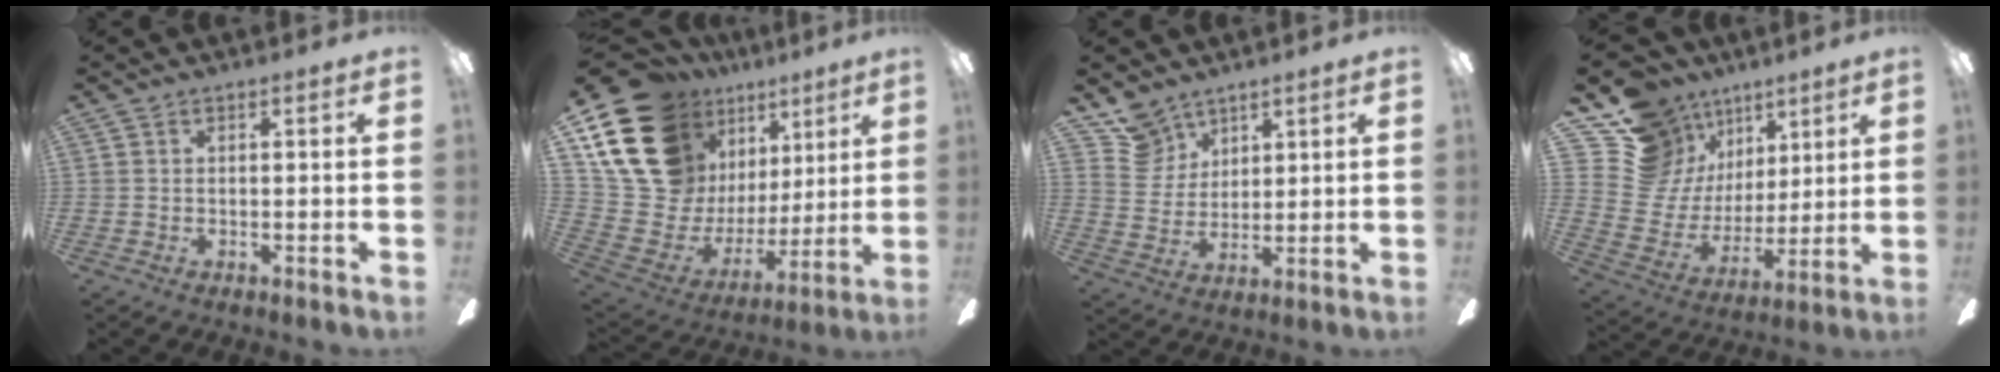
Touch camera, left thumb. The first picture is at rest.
{"total": 20.2, "force": [12.8, 13.0, 8.7], "torque": [-0.179, -0.098, 0.256]}
{"total": 9.5, "force": [7.3, 5.9, 1.2], "torque": [-0.039, -0.039, 0.146]}
{"total": 17.1, "force": [10.1, 12.8, 5.0], "torque": [-0.113, -0.069, 0.200]}